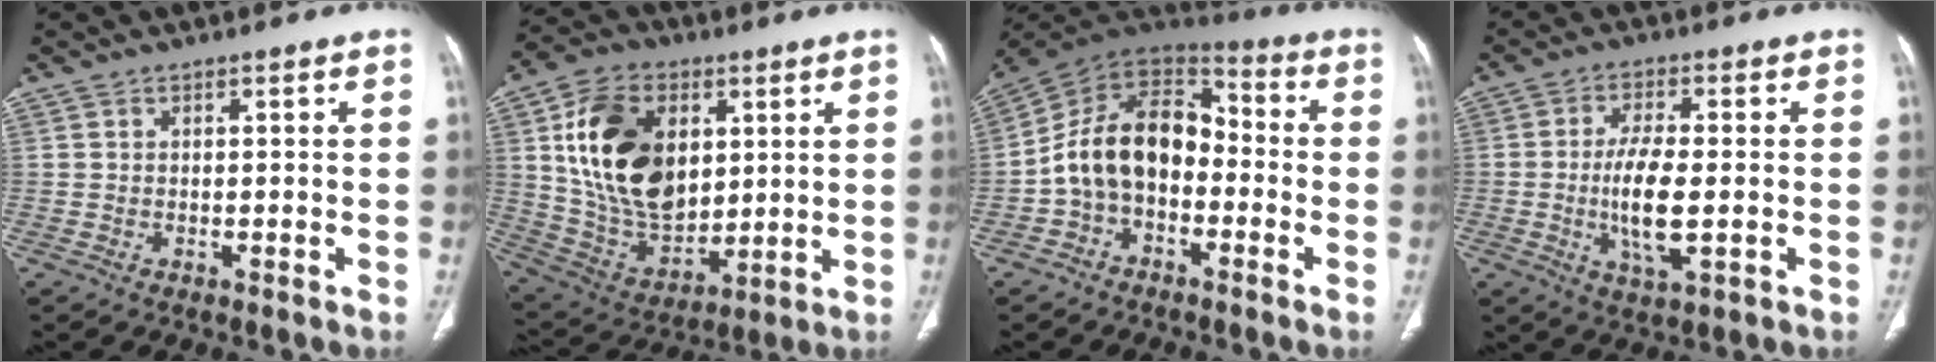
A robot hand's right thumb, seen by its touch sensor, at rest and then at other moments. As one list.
[{"total": 21.1, "force": [5.1, 14.1, 14.8], "torque": [-0.236, -0.019, 0.105]}, {"total": 14.5, "force": [-2.8, 9.9, 10.3], "torque": [-0.158, 0.062, -0.062]}, {"total": 9.2, "force": [-1.2, 3.4, 8.5], "torque": [-0.169, -0.006, -0.021]}]